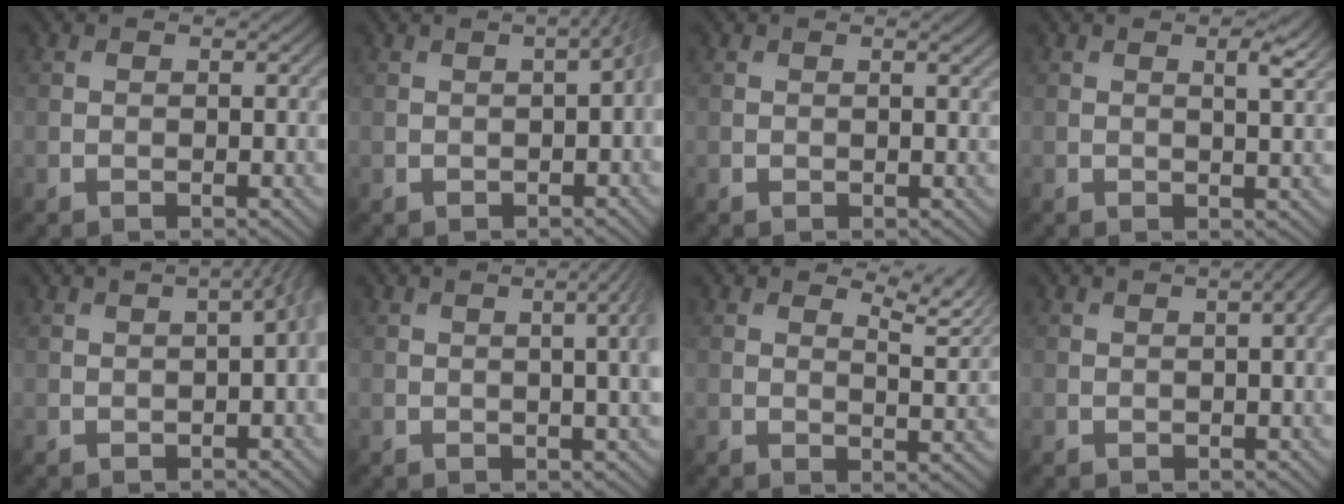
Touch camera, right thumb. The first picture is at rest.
{"total": 3.5, "force": [-0.1, 1.1, 3.4], "torque": [-0.037, 0.003, 0.006]}
{"total": 0.7, "force": [0.4, 0.1, 0.6], "torque": [-0.008, 0.001, 0.006]}
{"total": 2.3, "force": [1.2, 0.4, 1.9], "torque": [-0.032, -0.003, 0.023]}
{"total": 4.5, "force": [0.1, 1.5, 4.3], "torque": [-0.039, 0.011, 0.004]}
{"total": 5.1, "force": [0.7, 1.4, 4.8], "torque": [-0.049, 0.015, 0.007]}
{"total": 4.2, "force": [3.2, 0.8, 2.5], "torque": [-0.048, -0.004, 0.053]}
{"total": 2.8, "force": [0.5, 0.9, 2.6], "torque": [-0.028, 0.012, 0.003]}